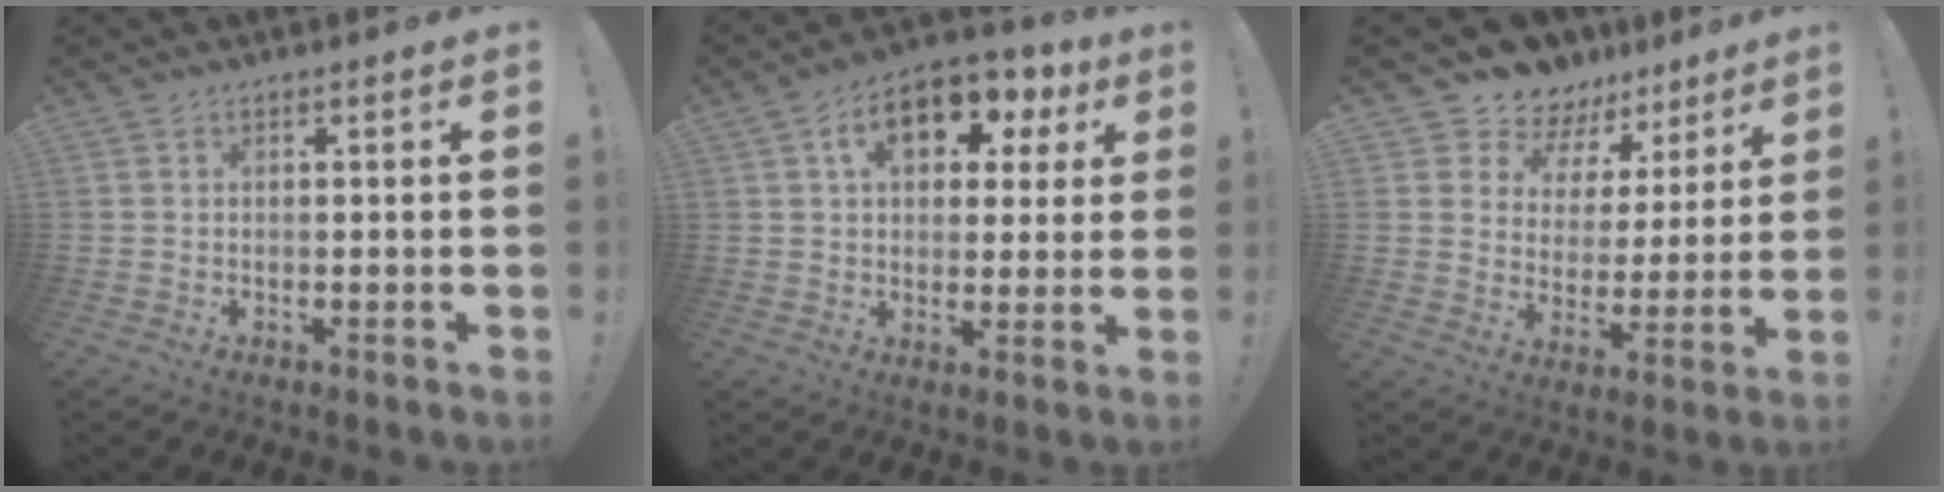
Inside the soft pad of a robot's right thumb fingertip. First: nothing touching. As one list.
[{"total": 13.8, "force": [5.7, 8.5, 9.2], "torque": [-0.137, -0.016, 0.099]}, {"total": 8.9, "force": [7.1, 5.2, 1.1], "torque": [-0.034, -0.061, 0.135]}]